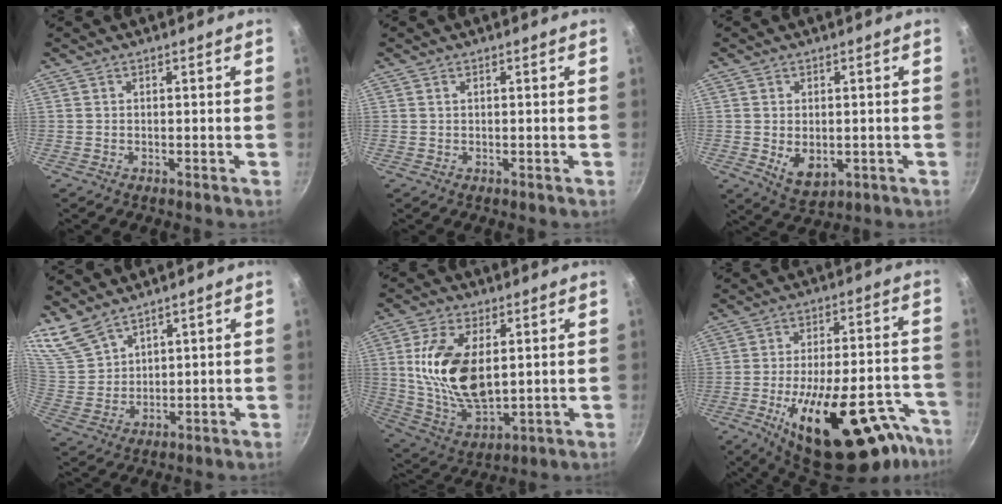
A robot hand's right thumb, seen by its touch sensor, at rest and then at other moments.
{"total": 0.0}
{"total": 6.0, "force": [-0.6, 4.0, 4.4], "torque": [-0.064, -0.013, 0.002]}
{"total": 7.4, "force": [6.3, 3.0, 2.2], "torque": [-0.034, -0.028, 0.144]}
{"total": 16.8, "force": [3.0, 9.2, 13.7], "torque": [-0.251, -0.018, 0.067]}
{"total": 28.1, "force": [-14.9, 11.6, 20.7], "torque": [-0.248, 0.056, -0.210]}